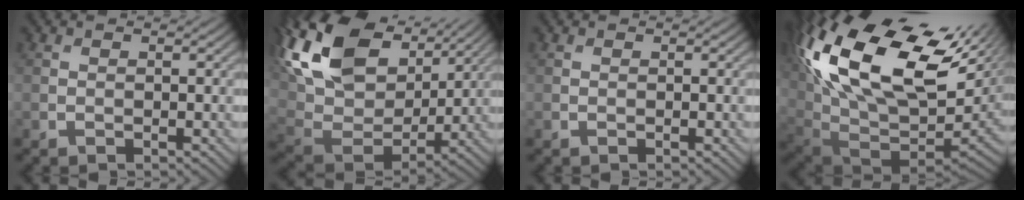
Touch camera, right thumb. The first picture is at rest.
{"total": 18.1, "force": [9.6, 10.7, 11.1], "torque": [-0.284, 0.033, 0.177]}
{"total": 0.0}
{"total": 20.9, "force": [7.0, 10.5, 16.7], "torque": [-0.365, -0.008, 0.147]}